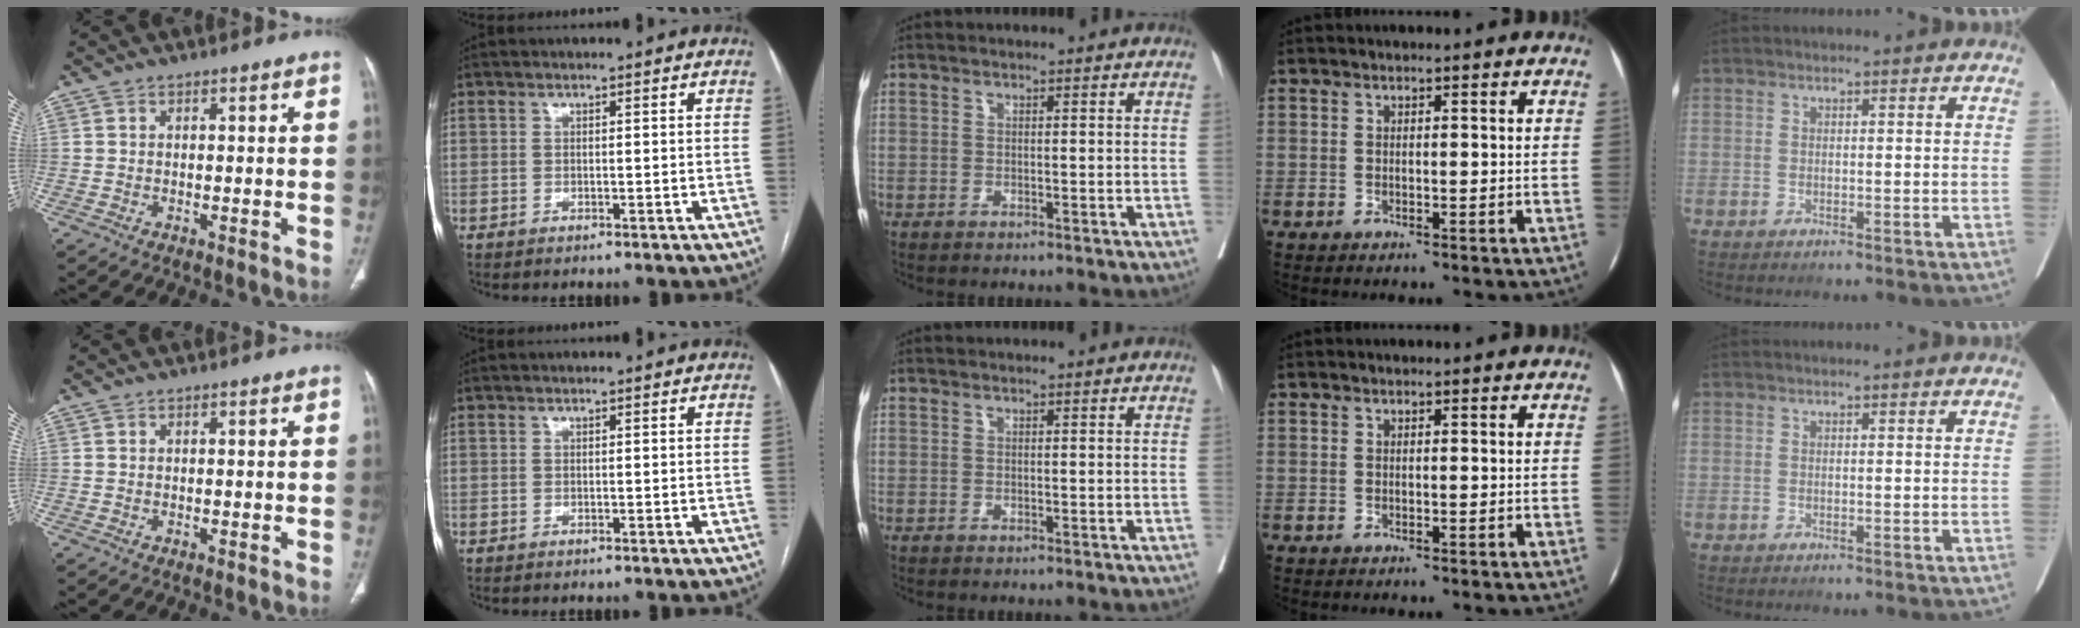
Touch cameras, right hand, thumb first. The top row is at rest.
{}